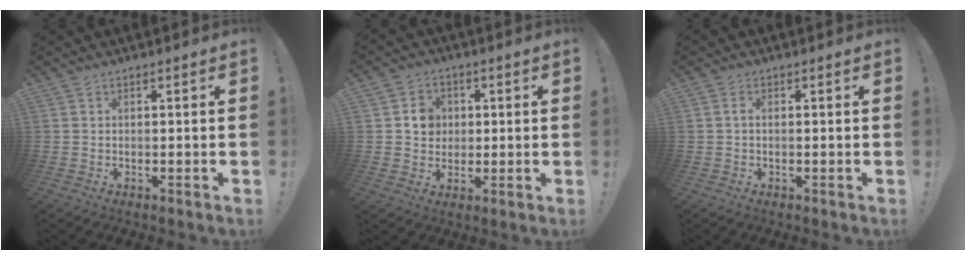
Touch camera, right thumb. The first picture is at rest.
{"total": 7.2, "force": [1.5, 6.7, 2.3], "torque": [-0.020, -0.001, 0.029]}
{"total": 1.2, "force": [-0.1, 0.6, 1.0], "torque": [-0.021, 0.004, -0.003]}